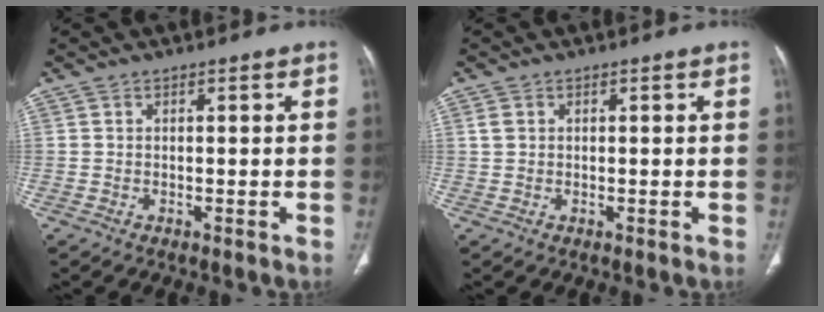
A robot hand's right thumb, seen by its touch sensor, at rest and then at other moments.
{"total": 1.5, "force": [0.6, 1.1, 0.8], "torque": [-0.011, 0.002, 0.014]}